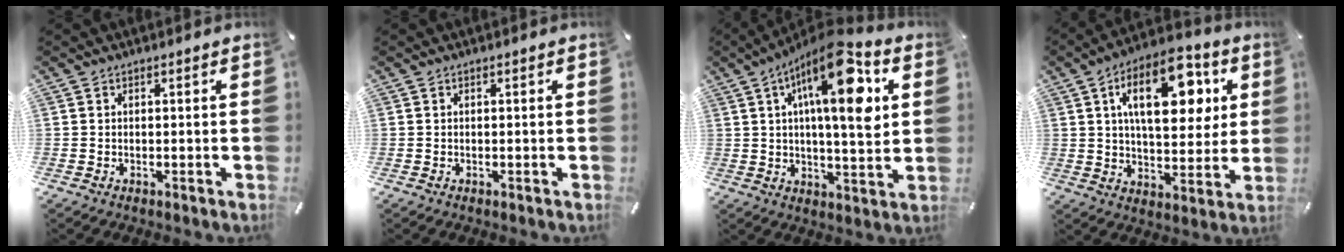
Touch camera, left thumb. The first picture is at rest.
{"total": 0.0}
{"total": 19.7, "force": [7.7, 6.8, 16.8], "torque": [-0.268, -0.027, 0.115]}
{"total": 18.5, "force": [7.0, 9.8, 14.0], "torque": [-0.209, -0.009, 0.113]}